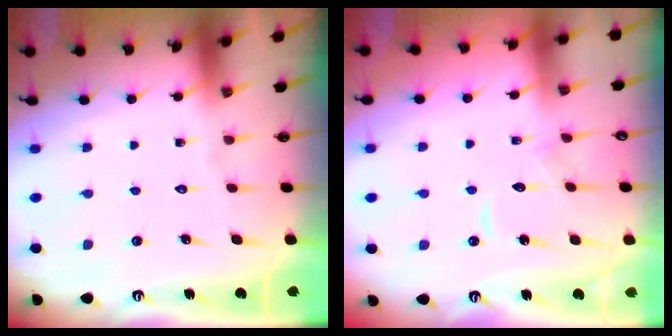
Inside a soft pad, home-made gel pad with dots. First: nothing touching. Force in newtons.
{"total": 8.1, "press": 8.1, "slide": 0.6}